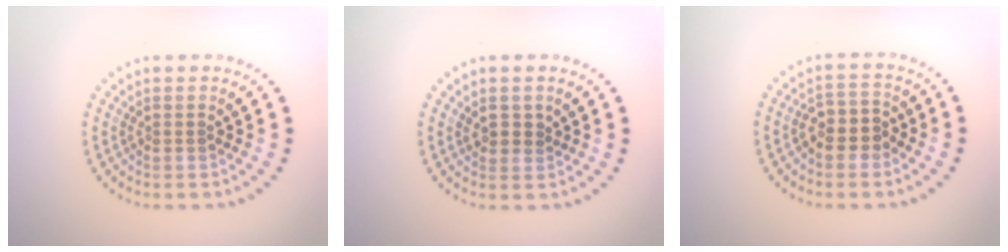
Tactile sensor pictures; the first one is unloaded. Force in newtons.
{"total": 1.4, "press": 1.2, "slide": 0.6}
{"total": 2.8, "press": 2.5, "slide": 1.3}